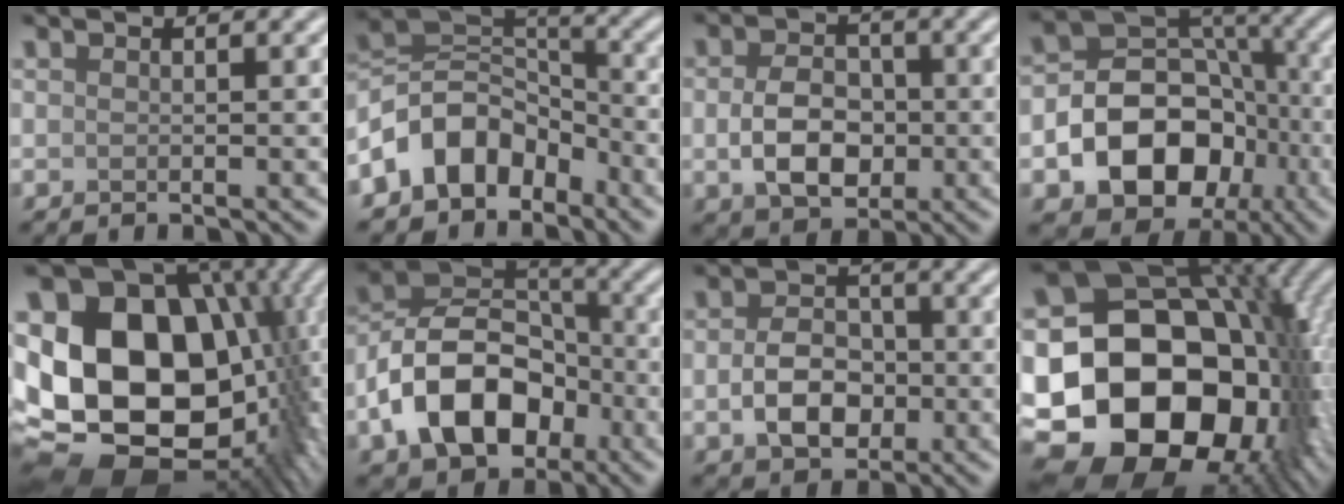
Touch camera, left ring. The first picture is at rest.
{"total": 6.9, "force": [-4.2, 4.7, 2.9], "torque": [-0.032, 0.011, -0.095]}
{"total": 5.2, "force": [-0.7, 3.6, 3.6], "torque": [-0.071, -0.005, -0.014]}
{"total": 10.7, "force": [-3.3, 7.9, 6.3], "torque": [-0.089, 0.000, -0.062]}
{"total": 19.2, "force": [-0.3, 14.2, 12.8], "torque": [-0.220, -0.014, 0.022]}
{"total": 10.4, "force": [-4.0, 7.1, 6.4], "torque": [-0.117, 0.005, -0.086]}
{"total": 4.7, "force": [-1.0, 3.3, 3.2], "torque": [-0.057, -0.001, -0.021]}
{"total": 23.6, "force": [-4.9, 18.2, 14.1], "torque": [-0.205, 0.000, -0.124]}